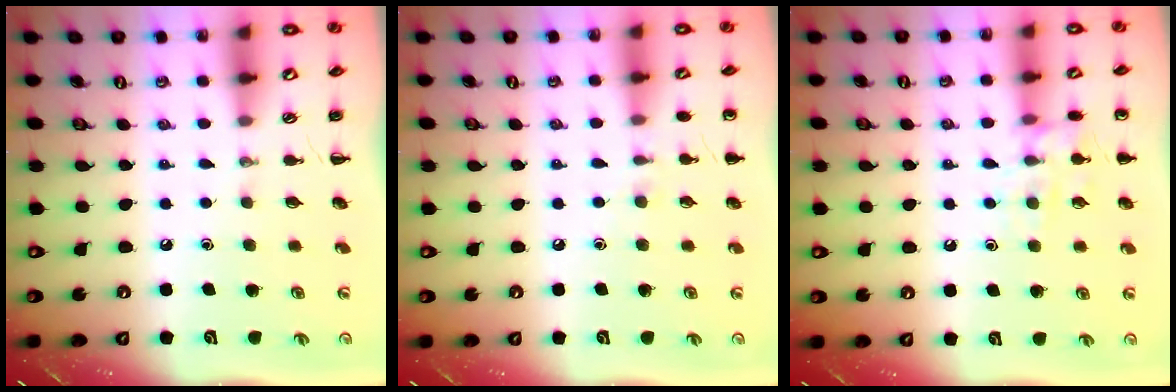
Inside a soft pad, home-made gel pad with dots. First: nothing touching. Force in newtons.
{"total": 6.2, "press": 5.9, "slide": 1.9}
{"total": 10.5, "press": 10.5, "slide": 0.6}